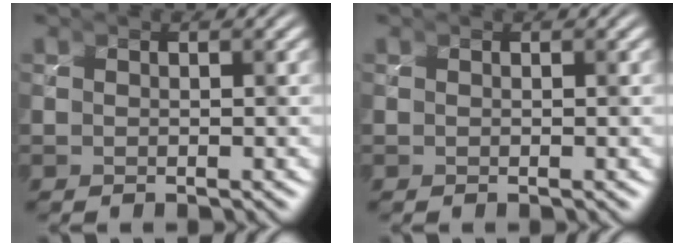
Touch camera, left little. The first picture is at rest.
{"total": 0.0}